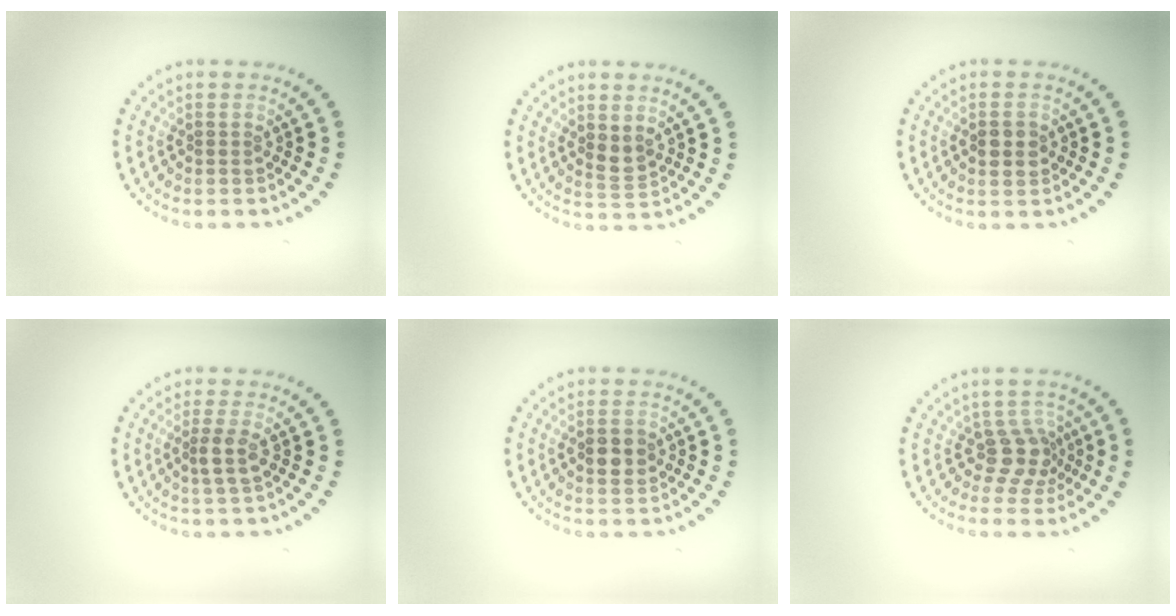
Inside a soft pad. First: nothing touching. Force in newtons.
{"total": 1.6, "press": 1.4, "slide": 0.7}
{"total": 2.4, "press": 2.4, "slide": 0.1}
{"total": 2.0, "press": 1.7, "slide": 1.1}
{"total": 2.9, "press": 2.9, "slide": 0.1}
{"total": 2.8, "press": 2.2, "slide": 1.8}